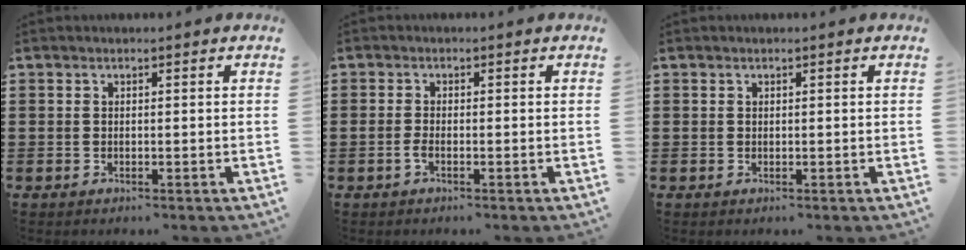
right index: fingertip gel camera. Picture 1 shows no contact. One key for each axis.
{"total": 1.4, "fx": -0.8, "fy": 0.2, "fz": 1.2, "tx": -0.032, "ty": -0.006, "tz": -0.016}
{"total": 0.0}